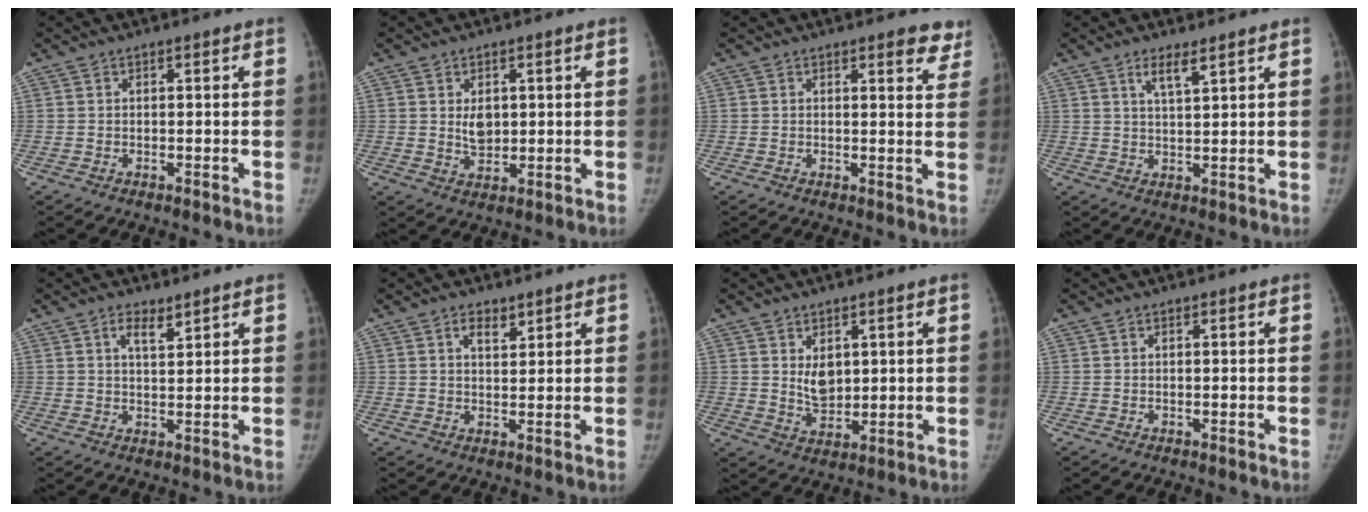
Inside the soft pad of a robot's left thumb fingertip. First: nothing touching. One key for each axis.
{"total": 4.2, "fx": 0.8, "fy": 2.9, "fz": 2.9, "tx": -0.033, "ty": -0.009, "tz": 0.019}
{"total": 4.7, "fx": 3.5, "fy": 1.7, "fz": 2.7, "tx": -0.005, "ty": -0.017, "tz": 0.034}
{"total": 3.9, "fx": 2.7, "fy": 0.8, "fz": 2.8, "tx": -0.051, "ty": -0.017, "tz": 0.052}
{"total": 3.6, "fx": 2.4, "fy": 1.3, "fz": 2.3, "tx": -0.031, "ty": -0.016, "tz": 0.042}
{"total": 3.5, "fx": 2.3, "fy": 1.7, "fz": 2.0, "tx": -0.021, "ty": -0.015, "tz": 0.039}
{"total": 5.4, "fx": 1.5, "fy": 3.6, "fz": 3.7, "tx": -0.043, "ty": -0.018, "tz": 0.036}
{"total": 0.0}